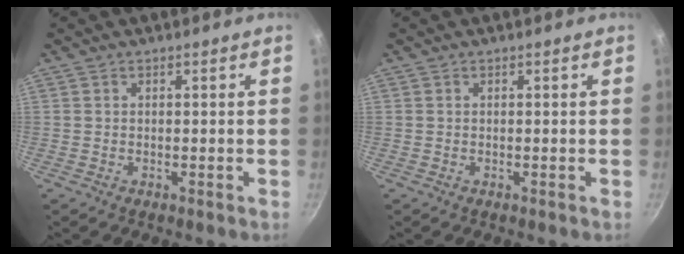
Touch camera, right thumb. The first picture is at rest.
{"total": 0.0}